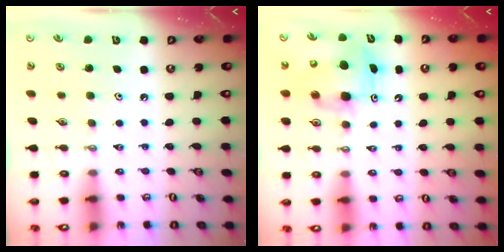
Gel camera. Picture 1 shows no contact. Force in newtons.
{"total": 7.6, "press": 7.4, "slide": 1.7}